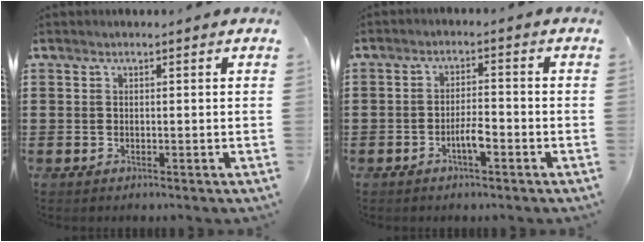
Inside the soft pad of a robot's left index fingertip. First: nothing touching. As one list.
[{"total": 3.5, "force": [-1.6, 0.9, 3.0], "torque": [-0.059, 0.004, -0.032]}]